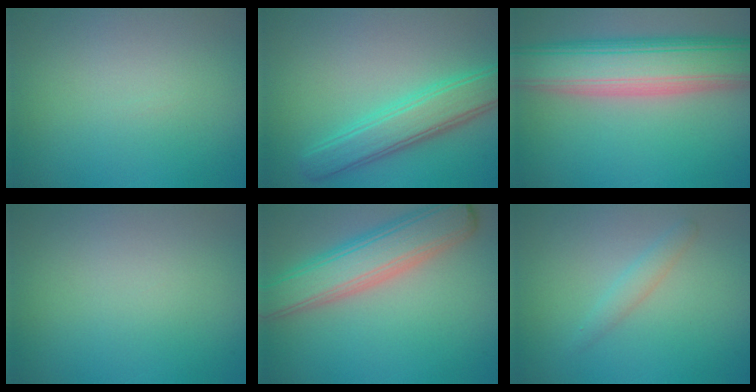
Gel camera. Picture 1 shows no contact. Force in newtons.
{"total": 4.5, "press": 4.5, "slide": 0.2}
{"total": 10.0, "press": 10.0, "slide": 0.6}
{"total": 0.0}
{"total": 6.7, "press": 6.7, "slide": 0.3}
{"total": 1.4, "press": 1.4, "slide": 0.0}